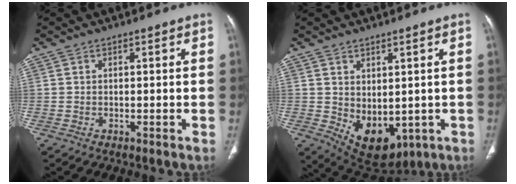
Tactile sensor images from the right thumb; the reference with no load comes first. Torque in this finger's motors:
{"motor_torque": [-0.38, 0.76, 0.26, 0.51, 0.08]}